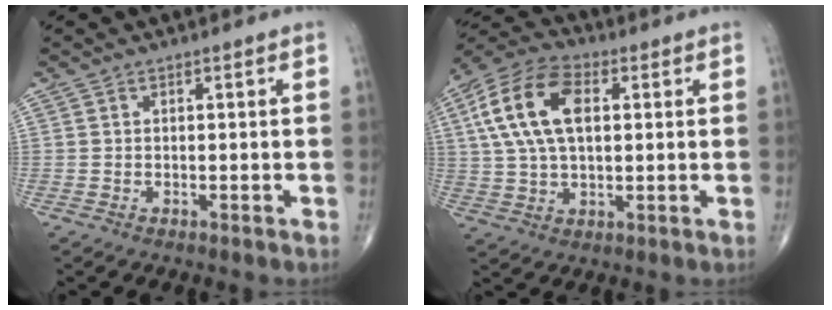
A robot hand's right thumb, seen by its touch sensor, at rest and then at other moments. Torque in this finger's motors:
{"motor_torque": [0.85, 0.93, 1.03, 0.37, 0.20]}